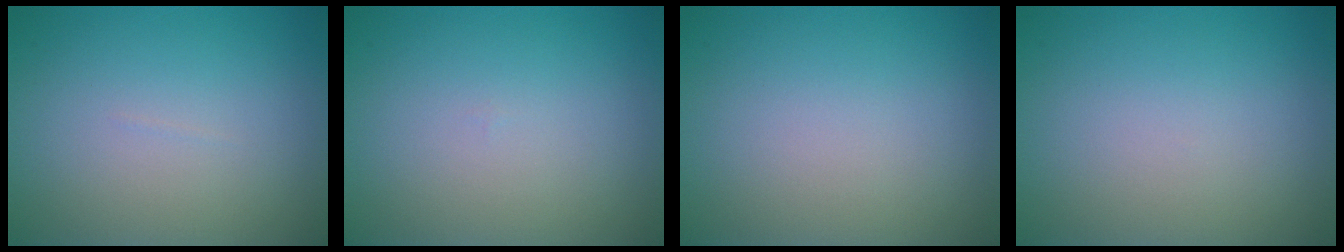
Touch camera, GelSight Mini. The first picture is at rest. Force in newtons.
{"total": 0.0}
{"total": 0.0}
{"total": 0.0}